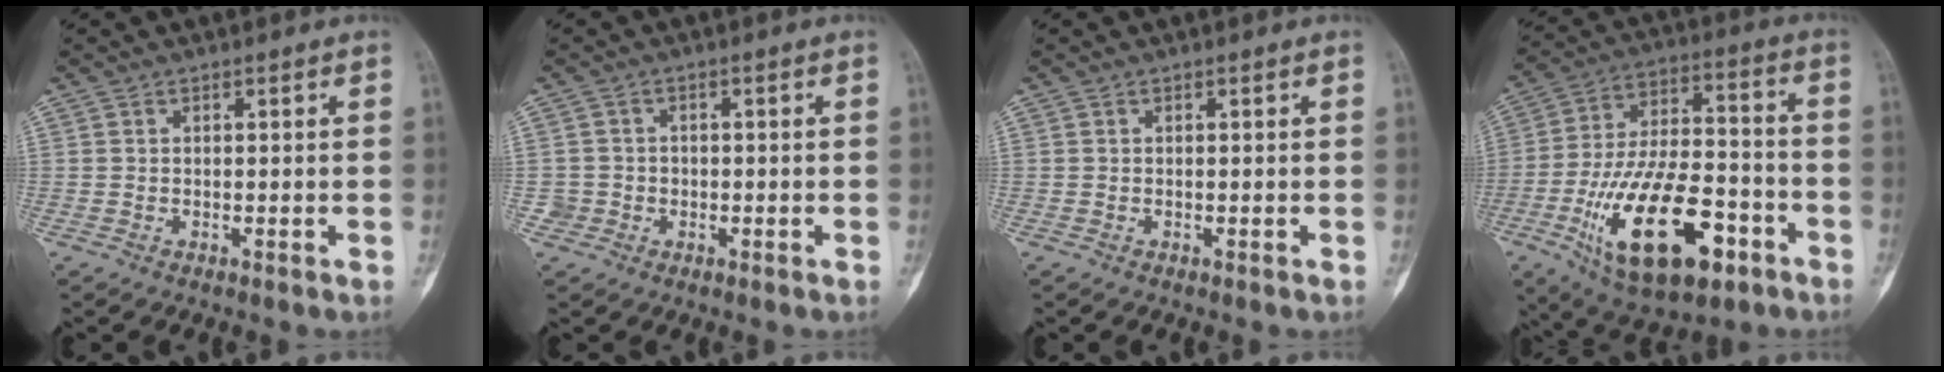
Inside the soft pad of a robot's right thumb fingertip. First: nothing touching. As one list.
[{"total": 2.5, "force": [-0.5, 2.4, -0.2], "torque": [0.022, 0.010, -0.012]}, {"total": 0.0}, {"total": 23.4, "force": [-9.6, 10.9, 18.3], "torque": [-0.314, 0.042, -0.152]}]